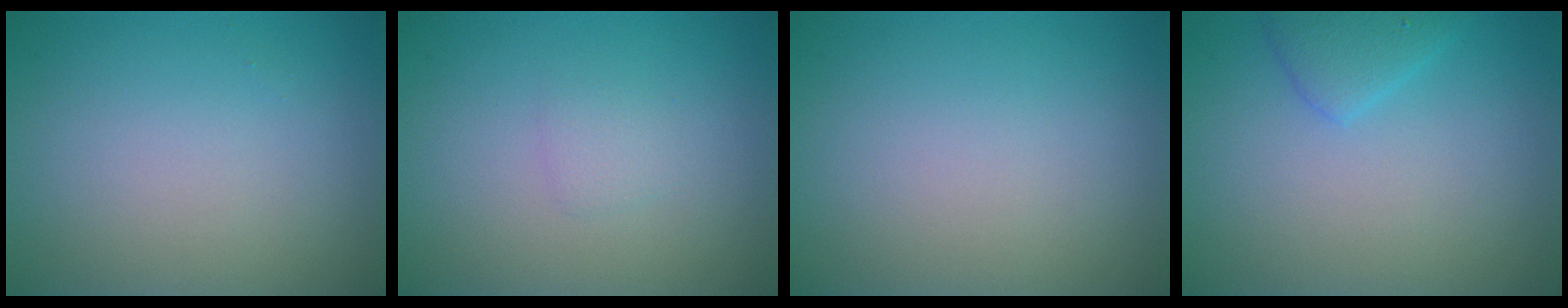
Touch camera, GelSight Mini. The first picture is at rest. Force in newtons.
{"total": 0.9, "press": 0.9, "slide": 0.0}
{"total": 0.0}
{"total": 2.0, "press": 2.0, "slide": 0.1}